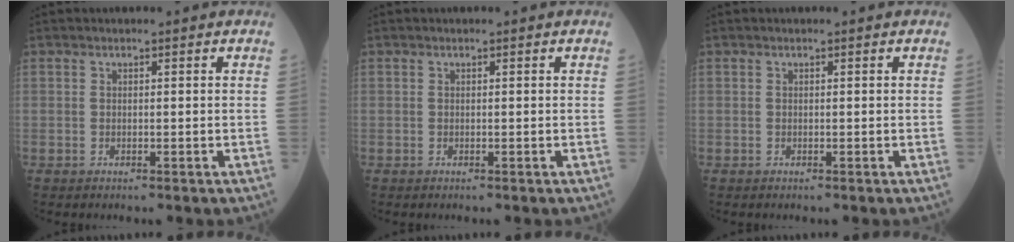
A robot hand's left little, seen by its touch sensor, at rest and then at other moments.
{"total": 0.0}
{"total": 0.0}